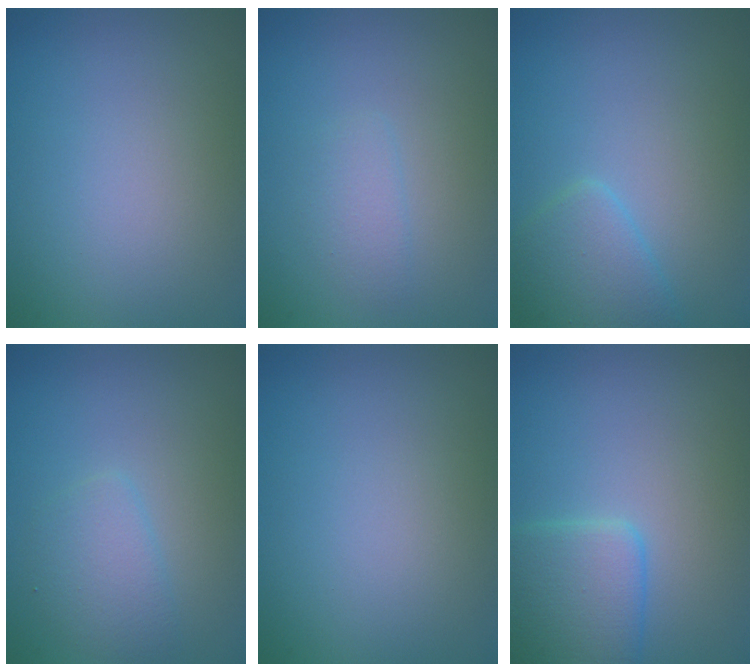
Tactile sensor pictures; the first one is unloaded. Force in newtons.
{"total": 1.2, "press": 1.2, "slide": 0.0}
{"total": 2.8, "press": 2.8, "slide": 0.1}
{"total": 2.0, "press": 2.0, "slide": 0.0}
{"total": 0.0}
{"total": 3.9, "press": 3.9, "slide": 0.2}